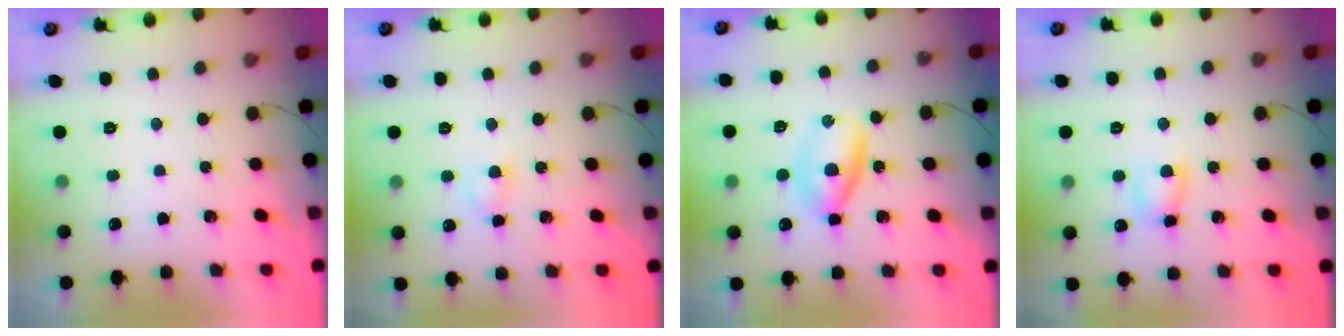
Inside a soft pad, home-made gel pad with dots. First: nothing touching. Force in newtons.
{"total": 3.3, "press": 3.1, "slide": 1.1}
{"total": 4.3, "press": 4.2, "slide": 0.8}
{"total": 5.1, "press": 5.0, "slide": 0.7}